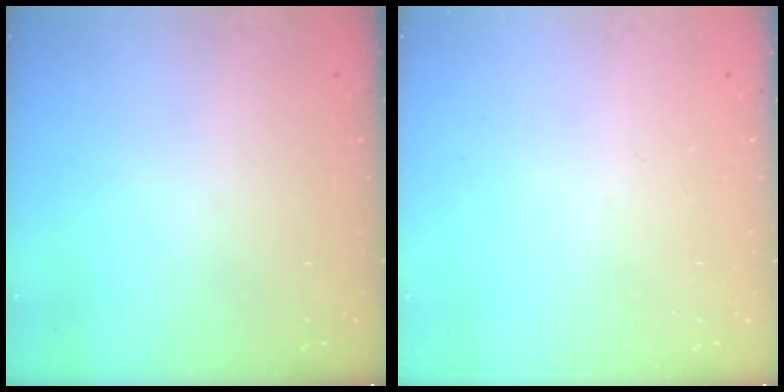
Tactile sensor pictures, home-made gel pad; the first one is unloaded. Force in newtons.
{"total": 0.0}